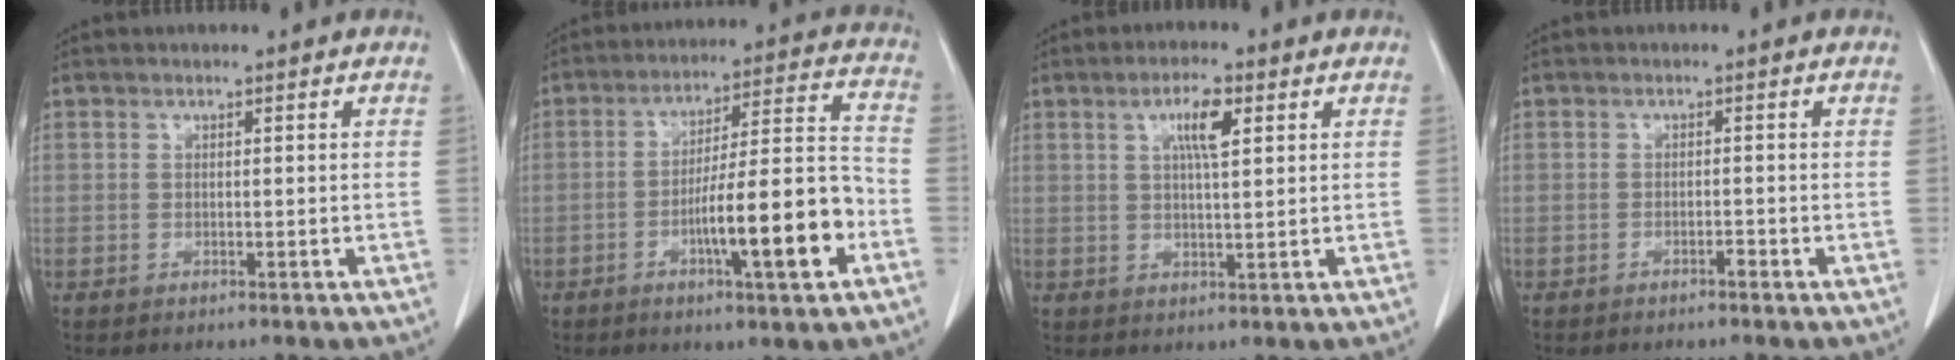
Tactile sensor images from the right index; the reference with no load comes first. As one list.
[{"total": 14.1, "force": [-5.0, 1.3, 13.1], "torque": [-0.208, 0.010, -0.075]}, {"total": 5.0, "force": [2.0, 0.8, 4.5], "torque": [-0.082, 0.002, 0.035]}, {"total": 0.8, "force": [-0.7, 0.1, 0.4], "torque": [-0.007, 0.000, -0.012]}]